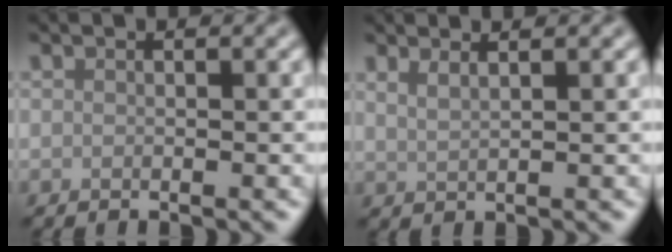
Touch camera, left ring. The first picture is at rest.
{"total": 2.2, "force": [1.5, 0.8, 1.3], "torque": [-0.013, 0.004, 0.015]}